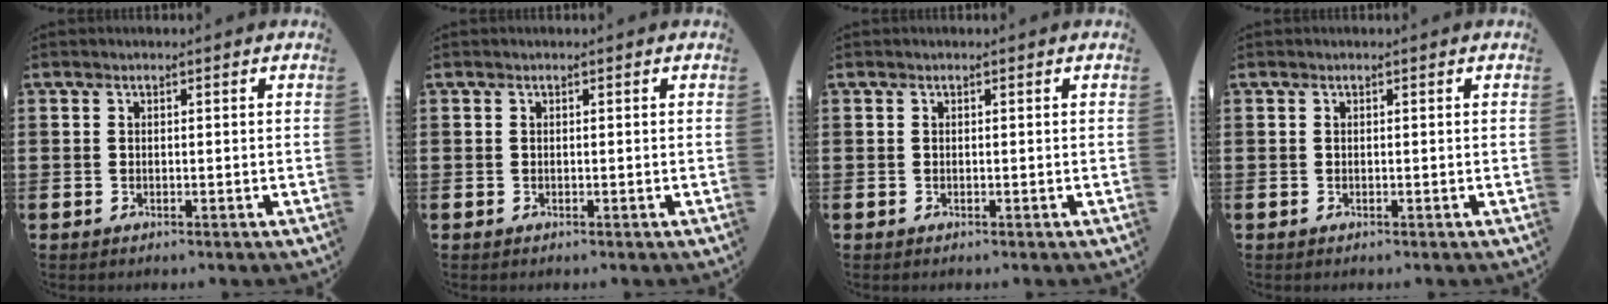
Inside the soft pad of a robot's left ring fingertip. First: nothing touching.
{"total": 0.0}
{"total": 0.0}
{"total": 0.0}